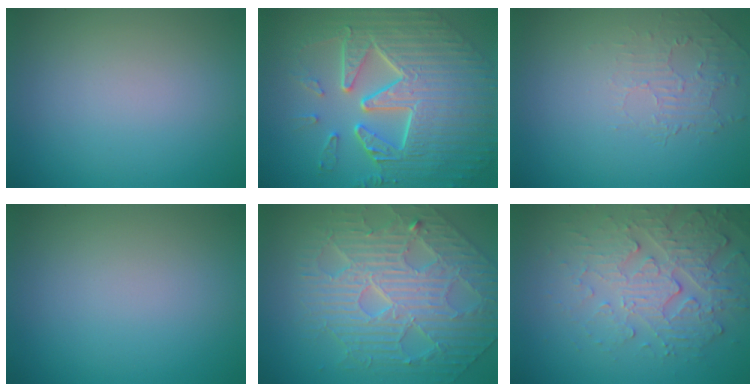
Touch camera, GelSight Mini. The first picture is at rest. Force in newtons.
{"total": 10.3, "press": 7.0, "slide": 7.5}
{"total": 2.0, "press": 0.6, "slide": 1.9}
{"total": 0.0}
{"total": 6.4, "press": 5.5, "slide": 3.3}
{"total": 4.3, "press": 4.1, "slide": 1.3}